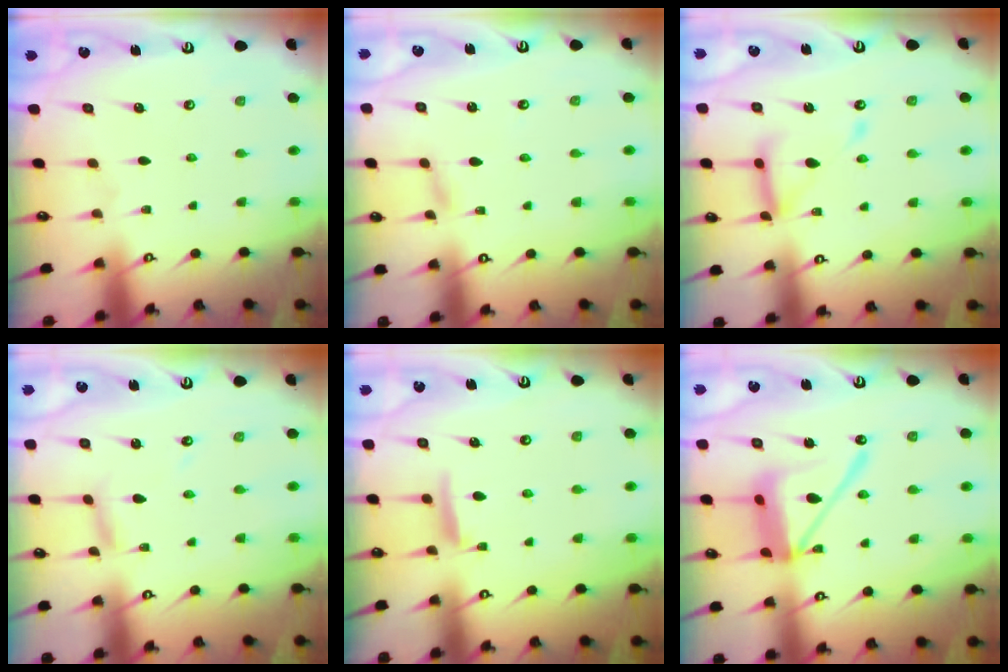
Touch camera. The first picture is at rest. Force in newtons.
{"total": 2.5, "press": 2.5, "slide": 0.2}
{"total": 13.8, "press": 13.7, "slide": 1.3}
{"total": 3.8, "press": 3.7, "slide": 0.4}
{"total": 6.2, "press": 6.1, "slide": 0.8}
{"total": 14.8, "press": 14.7, "slide": 1.5}